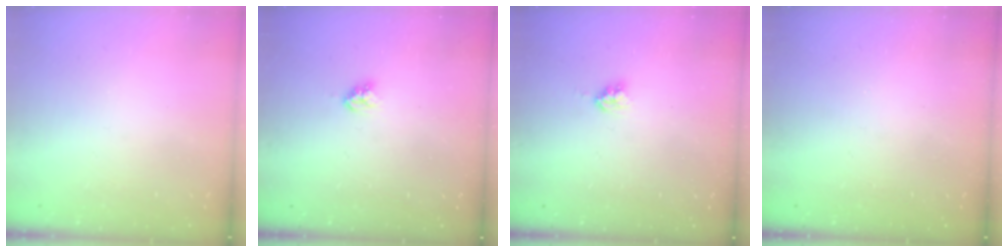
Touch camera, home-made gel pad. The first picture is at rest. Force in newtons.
{"total": 4.1, "press": 4.0, "slide": 0.5}
{"total": 3.8, "press": 3.8, "slide": 0.3}
{"total": 3.1, "press": 3.0, "slide": 0.4}